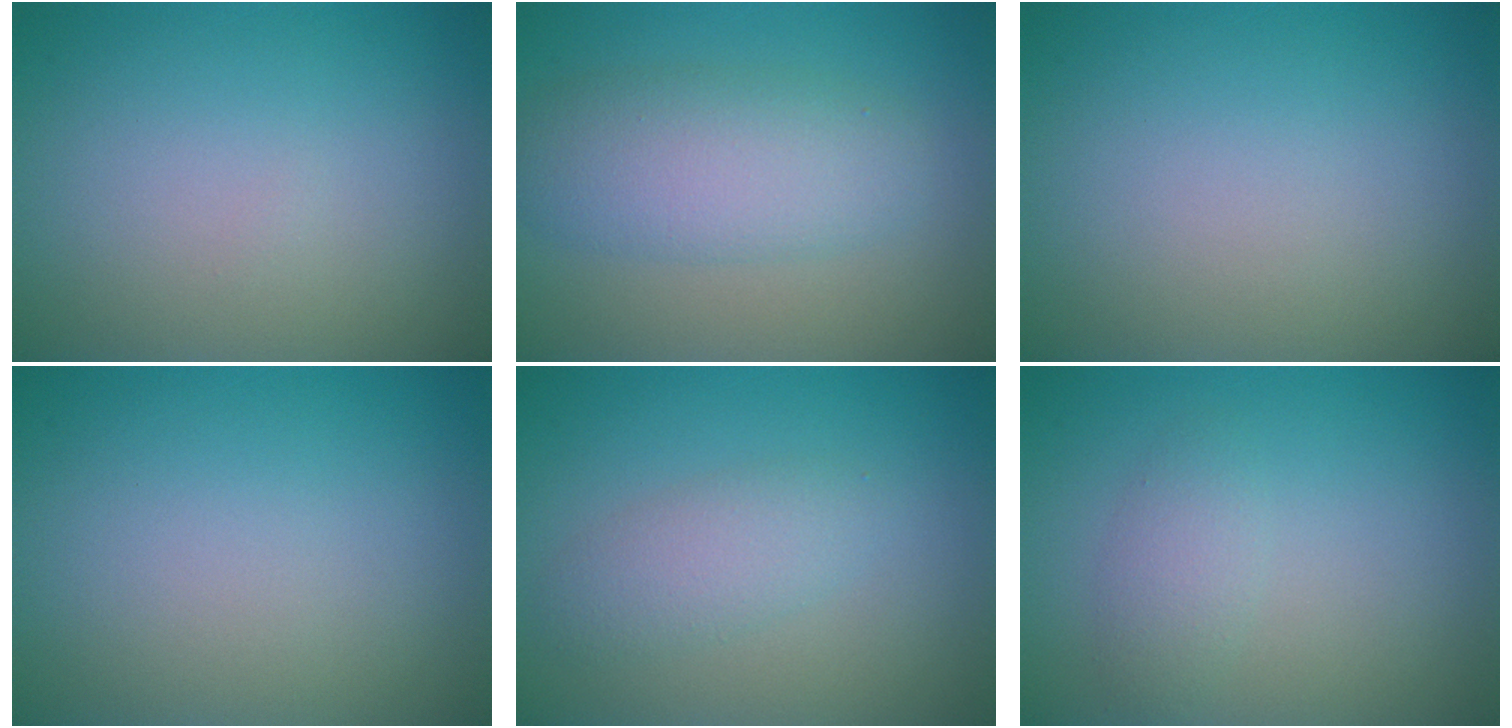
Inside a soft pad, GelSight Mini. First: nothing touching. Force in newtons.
{"total": 5.1, "press": 5.1, "slide": 0.0}
{"total": 0.0}
{"total": 0.0}
{"total": 2.4, "press": 2.4, "slide": 0.1}
{"total": 1.8, "press": 1.8, "slide": 0.1}